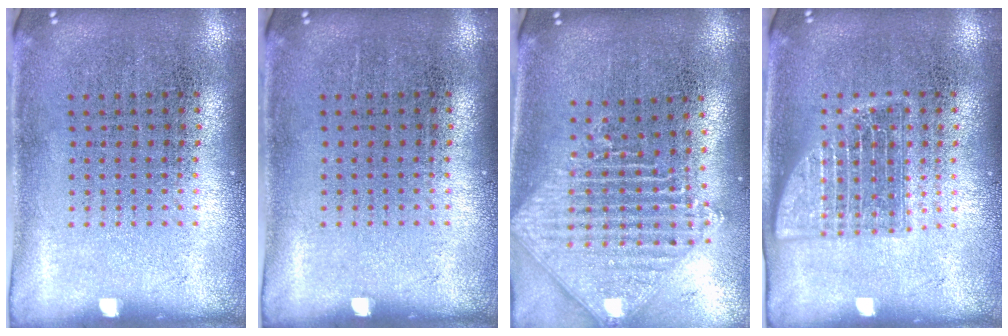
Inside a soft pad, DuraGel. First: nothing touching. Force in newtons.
{"total": 0.0}
{"total": 2.0, "press": 1.7, "slide": 1.1}
{"total": 2.3, "press": 2.3, "slide": 0.3}